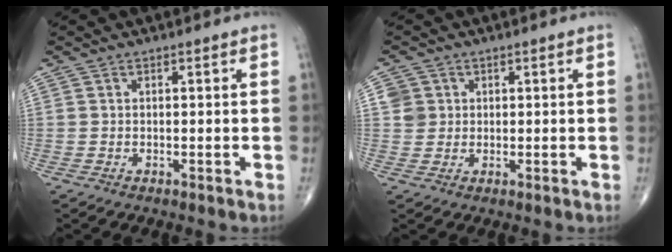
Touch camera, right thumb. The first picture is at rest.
{"total": 3.2, "force": [0.9, 3.1, 0.4], "torque": [0.012, -0.001, 0.015]}